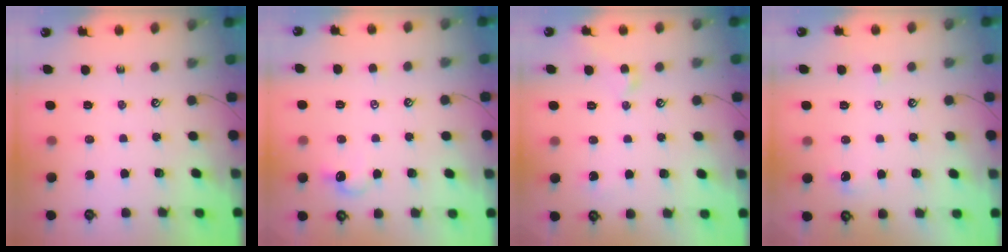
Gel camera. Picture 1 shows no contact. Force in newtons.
{"total": 1.2, "press": 1.0, "slide": 0.7}
{"total": 0.6, "press": 0.5, "slide": 0.3}
{"total": 0.6, "press": 0.2, "slide": 0.6}